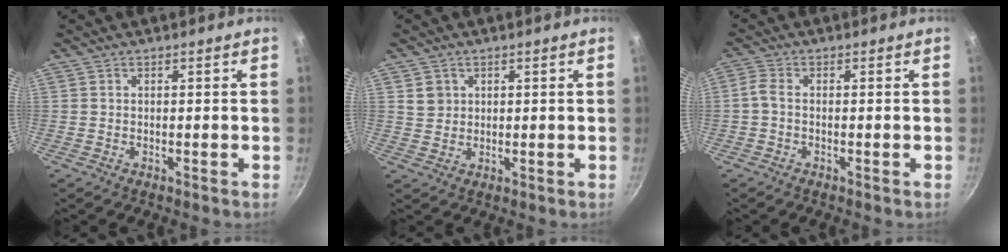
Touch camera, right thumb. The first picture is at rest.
{"total": 3.1, "force": [1.1, 2.7, 0.9], "torque": [0.000, 0.006, 0.022]}
{"total": 2.5, "force": [-0.7, 1.4, 1.9], "torque": [-0.051, 0.009, -0.024]}